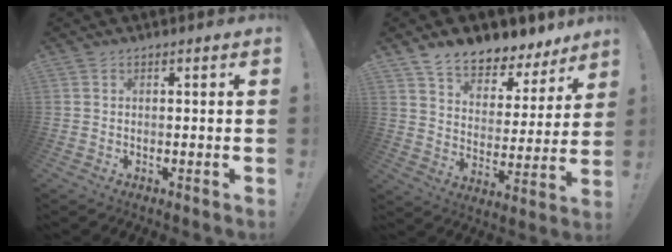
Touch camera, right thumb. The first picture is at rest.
{"total": 9.1, "force": [8.1, 3.5, 2.4], "torque": [-0.043, -0.077, 0.145]}